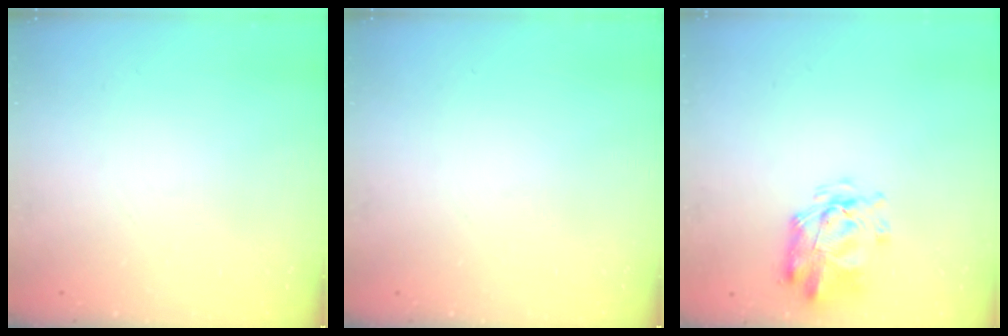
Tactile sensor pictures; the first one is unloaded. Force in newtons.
{"total": 0.0}
{"total": 3.3, "press": 2.9, "slide": 1.5}